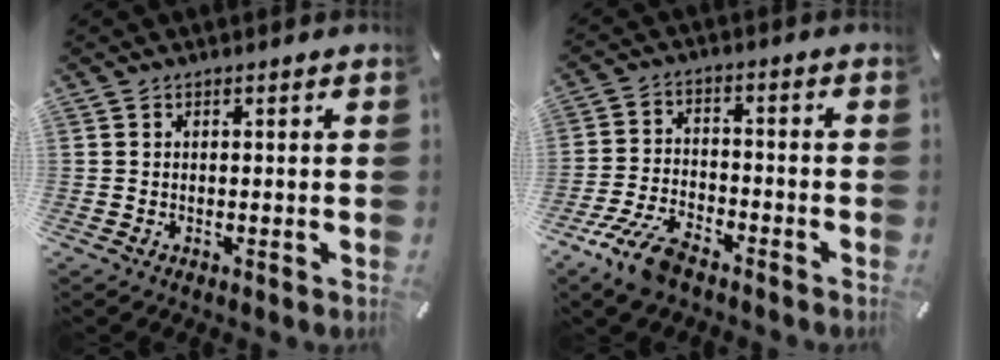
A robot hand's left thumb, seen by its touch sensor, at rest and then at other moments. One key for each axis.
{"total": 9.6, "fx": -6.9, "fy": 3.8, "fz": 5.5, "tx": -0.119, "ty": 0.028, "tz": -0.130}